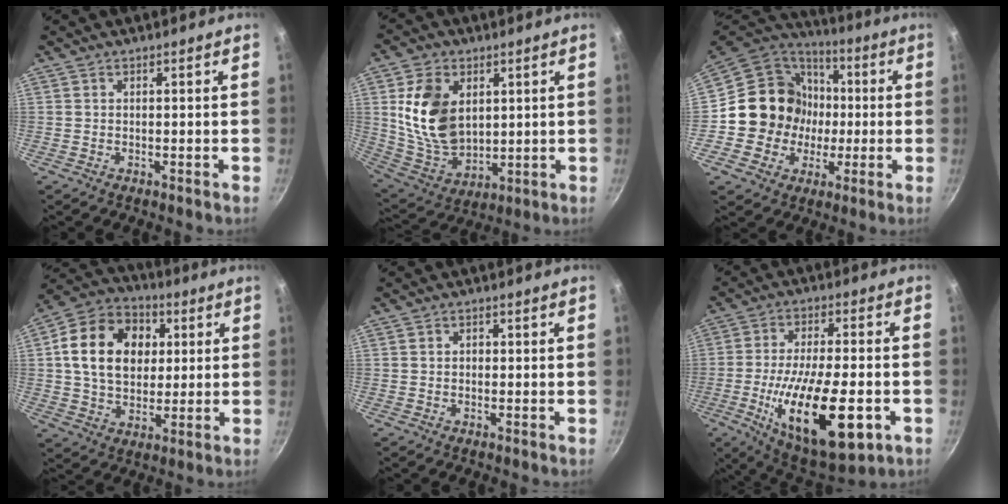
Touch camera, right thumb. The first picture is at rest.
{"total": 15.7, "force": [3.5, 10.7, 10.9], "torque": [-0.180, -0.026, 0.081]}
{"total": 17.4, "force": [-0.4, 16.4, 5.8], "torque": [-0.069, 0.032, -0.007]}
{"total": 17.9, "force": [3.5, 13.5, 11.2], "torque": [-0.166, 0.016, 0.050]}
{"total": 1.2, "force": [0.0, 1.0, 0.6], "torque": [-0.008, 0.006, -0.001]}
{"total": 22.4, "force": [-6.8, 8.2, 19.8], "torque": [-0.317, 0.009, -0.104]}